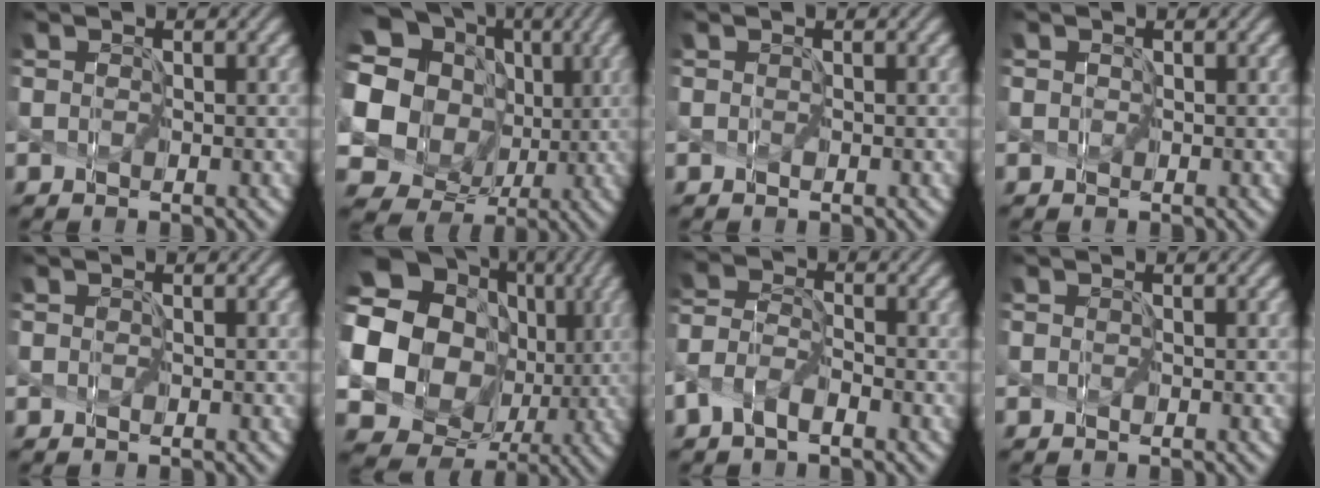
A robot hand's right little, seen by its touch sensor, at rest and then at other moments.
{"total": 13.2, "force": [2.5, 11.9, 5.1], "torque": [-0.154, 0.005, 0.034]}
{"total": 0.0}
{"total": 0.7, "force": [0.3, 0.6, 0.2], "torque": [0.011, 0.004, -0.007]}
{"total": 0.0}
{"total": 16.7, "force": [1.7, 14.5, 8.1], "torque": [-0.171, -0.011, 0.020]}
{"total": 3.8, "force": [-2.0, 2.0, 2.5], "torque": [-0.060, 0.011, -0.050]}
{"total": 0.0}